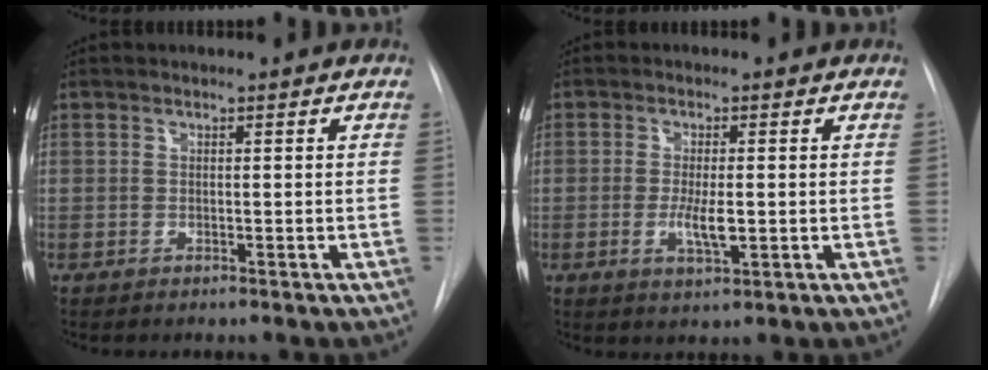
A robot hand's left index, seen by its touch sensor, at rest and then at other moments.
{"total": 4.0, "force": [-0.5, 1.0, 3.8], "torque": [-0.071, -0.005, -0.006]}